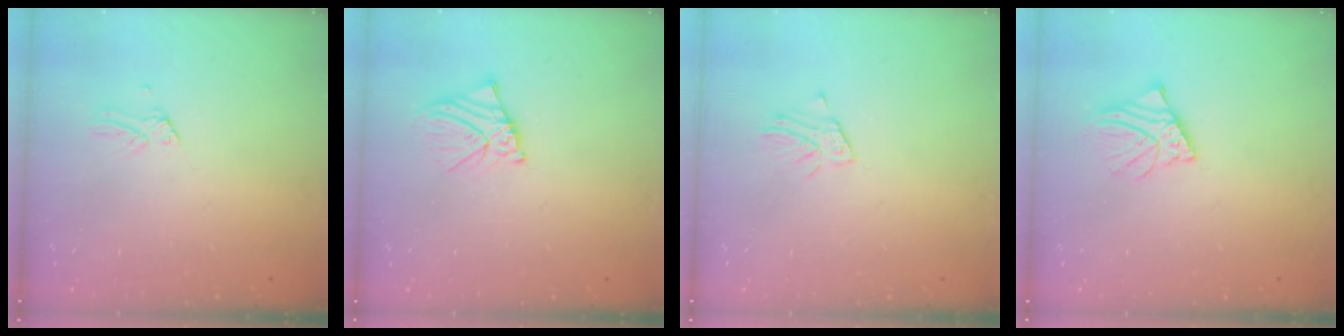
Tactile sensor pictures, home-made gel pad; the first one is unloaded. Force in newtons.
{"total": 5.8, "press": 5.8, "slide": 0.7}
{"total": 2.0, "press": 2.0, "slide": 0.2}
{"total": 5.4, "press": 5.4, "slide": 0.6}